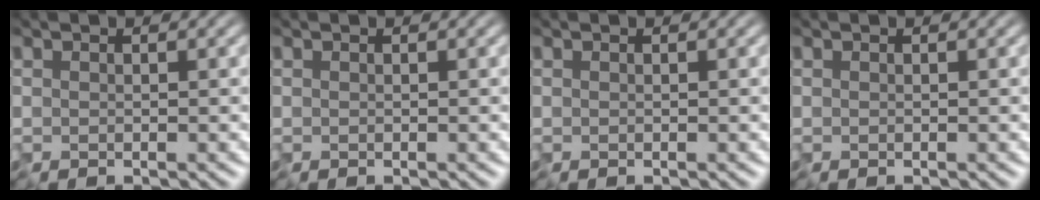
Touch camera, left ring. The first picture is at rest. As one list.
[{"total": 0.0}, {"total": 0.0}, {"total": 0.0}]